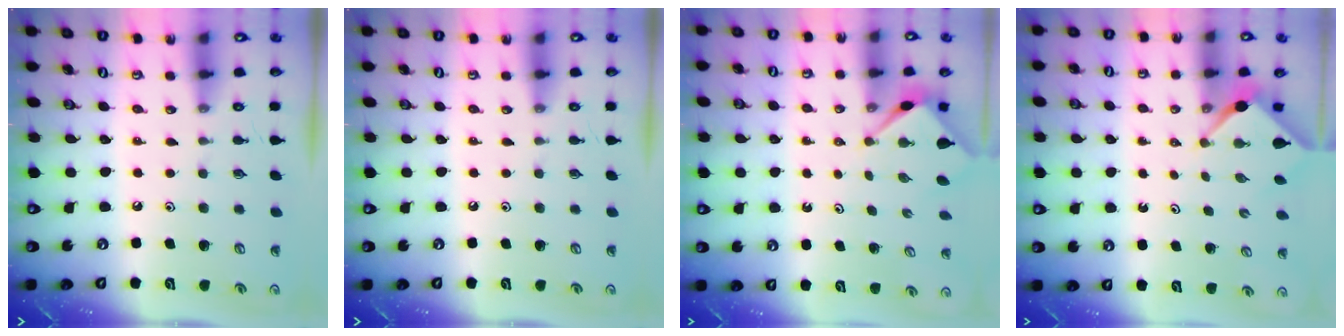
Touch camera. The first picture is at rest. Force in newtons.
{"total": 0.0}
{"total": 3.1, "press": 3.1, "slide": 0.3}
{"total": 2.5, "press": 2.5, "slide": 0.2}